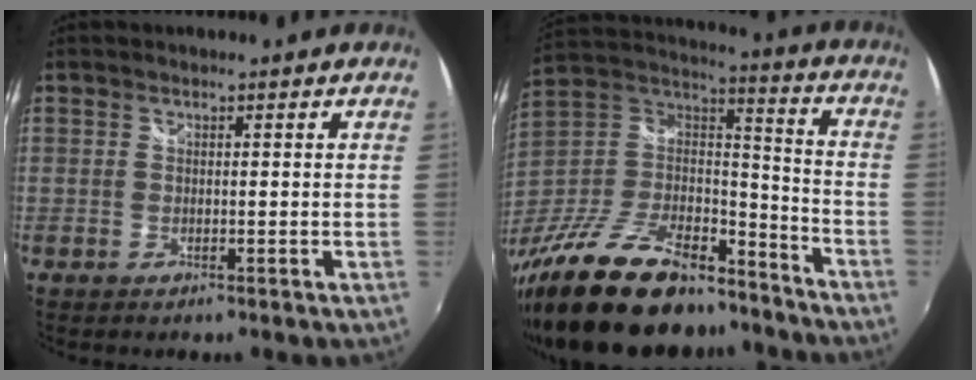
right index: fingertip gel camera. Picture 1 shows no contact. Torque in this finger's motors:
{"motor_torque": [1.01, -1.13, 0.85, 0.21]}